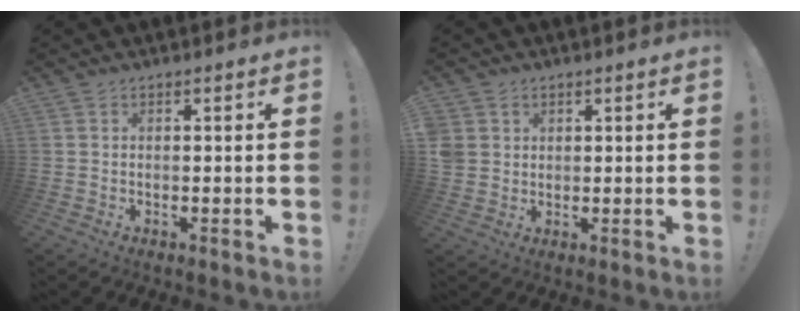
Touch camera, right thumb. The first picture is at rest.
{"total": 4.0, "force": [1.5, 3.6, 0.9], "torque": [-0.025, -0.004, 0.029]}